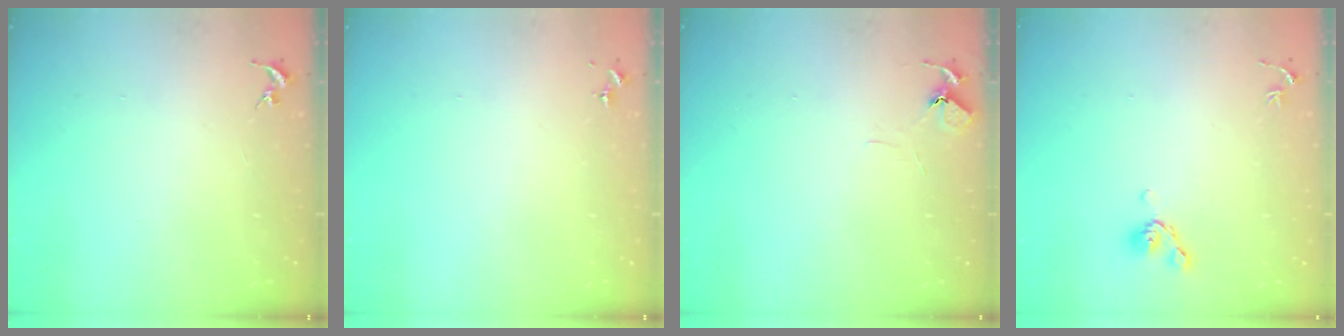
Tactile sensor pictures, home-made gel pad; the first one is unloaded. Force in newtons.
{"total": 0.0}
{"total": 5.8, "press": 5.8, "slide": 0.6}
{"total": 6.5, "press": 6.4, "slide": 1.3}